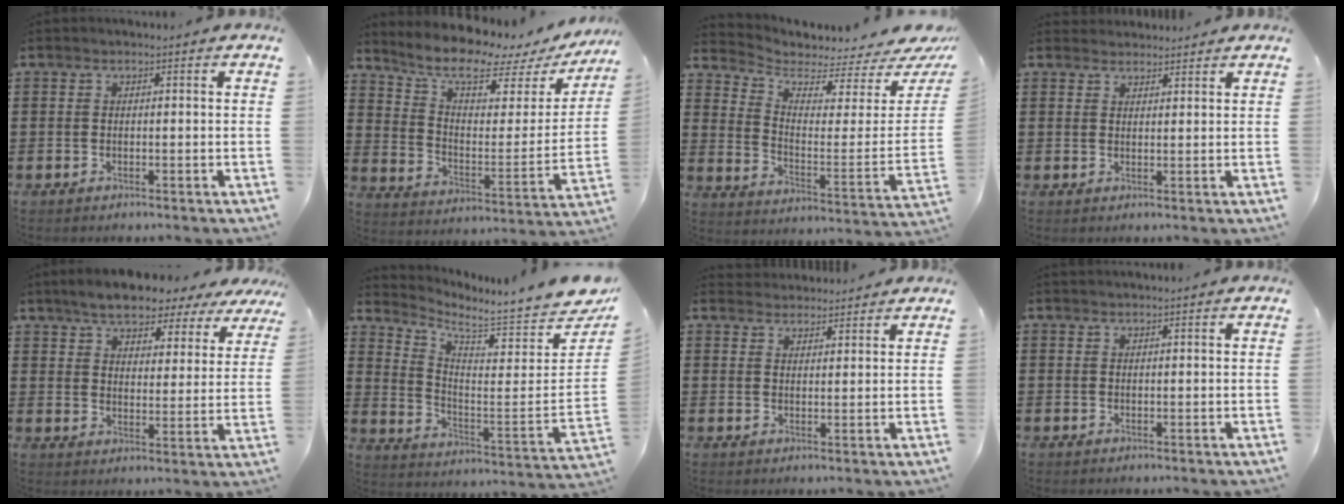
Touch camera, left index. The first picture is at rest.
{"total": 8.5, "force": [7.2, 1.8, 4.1], "torque": [-0.099, -0.057, 0.117]}
{"total": 3.3, "force": [3.0, 1.0, 1.0], "torque": [-0.044, -0.039, 0.047]}
{"total": 2.1, "force": [2.1, 0.4, -0.1], "torque": [-0.004, -0.002, 0.042]}
{"total": 6.1, "force": [5.7, 1.3, 1.8], "torque": [-0.063, -0.020, 0.100]}
{"total": 5.8, "force": [5.5, -0.2, 1.8], "torque": [-0.061, -0.067, 0.087]}
{"total": 2.5, "force": [2.5, 0.3, -0.4], "torque": [0.001, -0.006, 0.048]}
{"total": 0.5, "force": [0.5, 0.1, 0.1], "torque": [-0.003, -0.001, 0.011]}